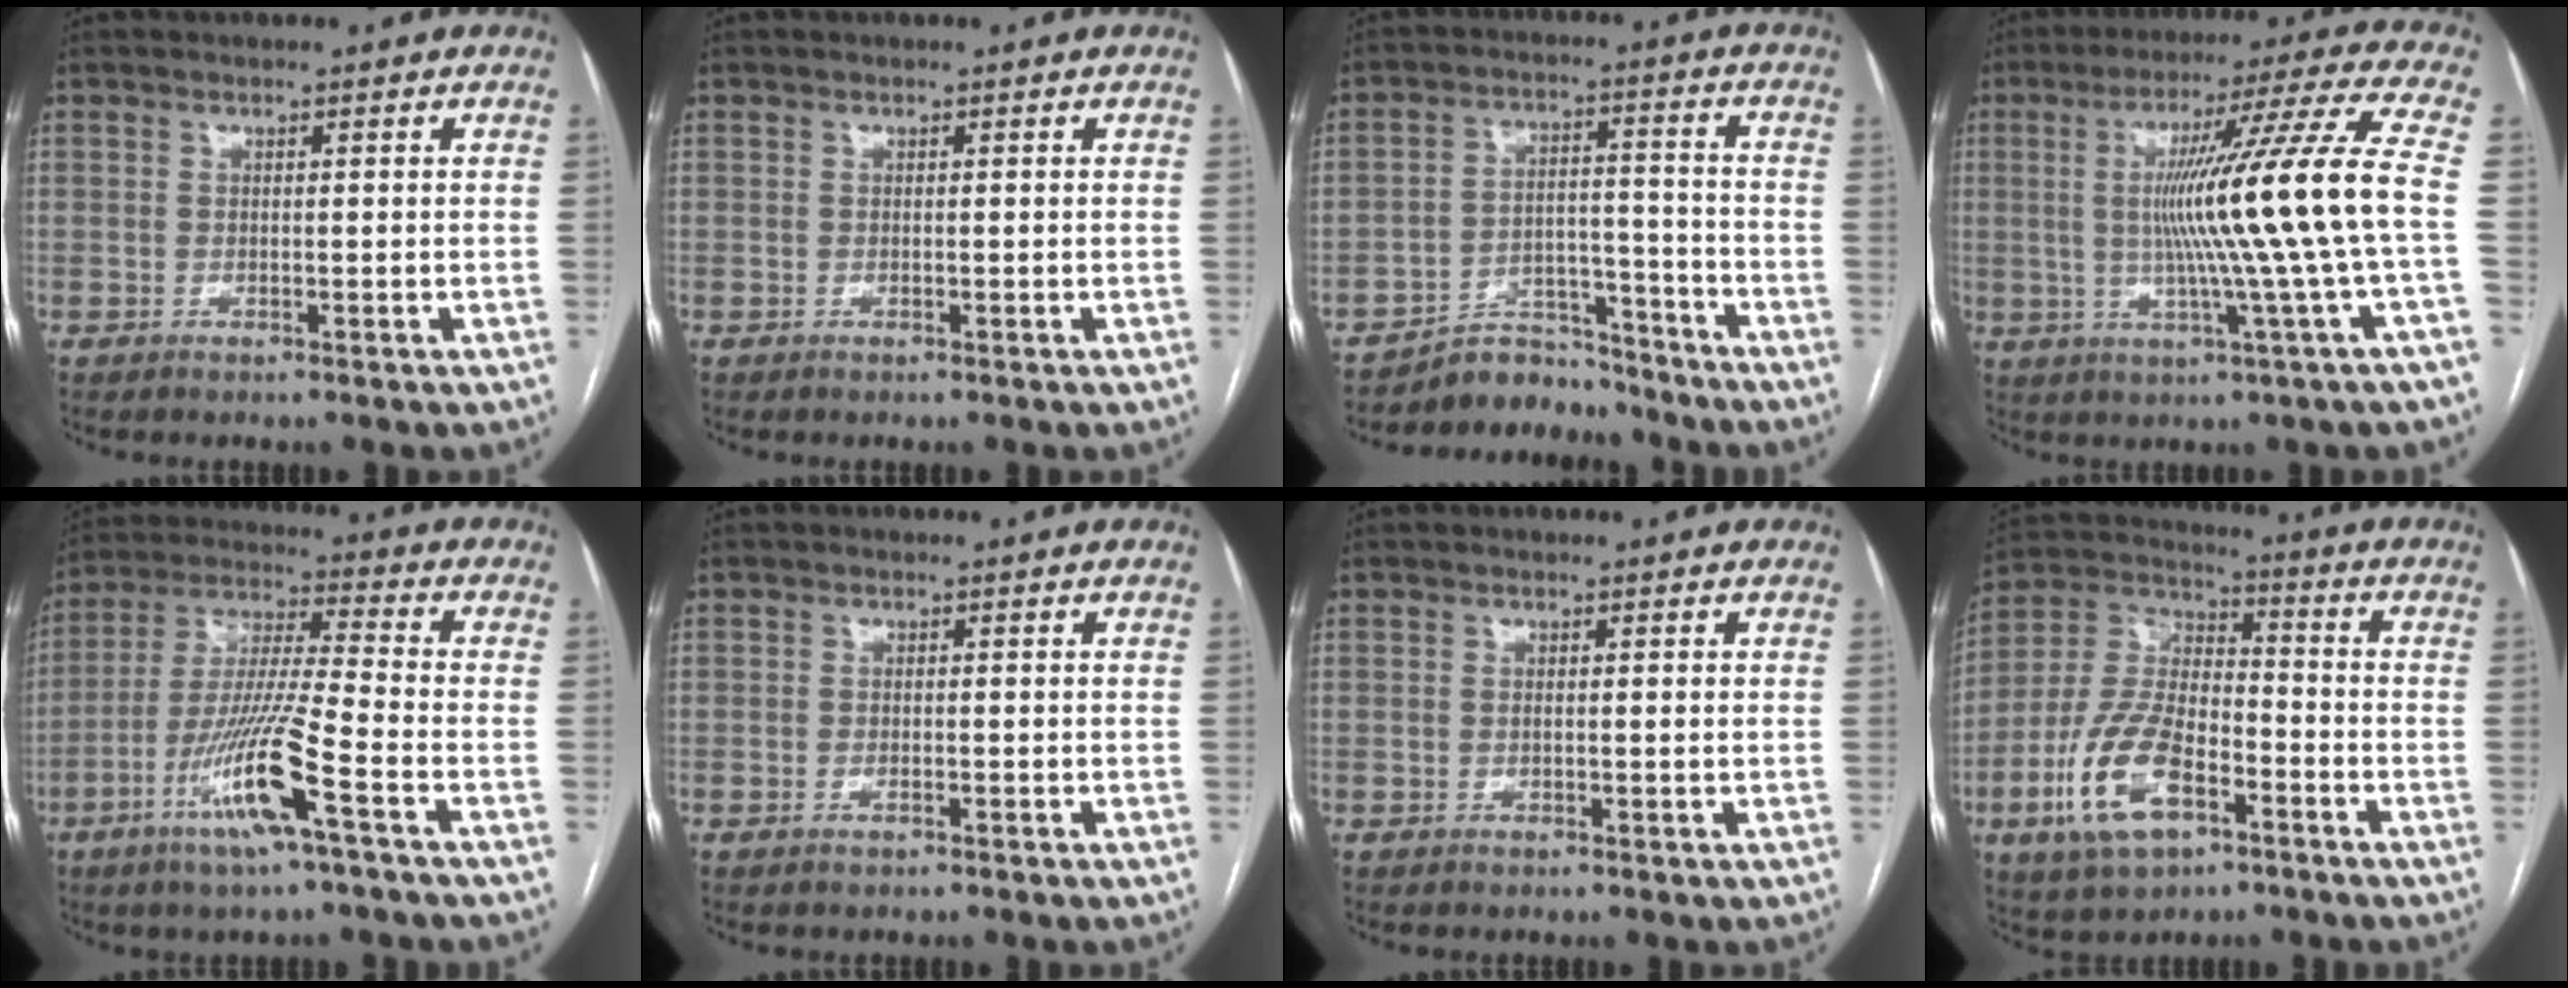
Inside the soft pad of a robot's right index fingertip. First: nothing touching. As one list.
[{"total": 0.0}, {"total": 7.4, "force": [-7.1, 2.3, -0.2], "torque": [0.012, 0.035, -0.116]}, {"total": 16.8, "force": [-0.3, -2.7, 16.5], "torque": [-0.260, 0.001, -0.013]}, {"total": 13.4, "force": [-6.2, -0.3, 11.8], "torque": [-0.240, -0.015, -0.120]}, {"total": 0.7, "force": [-0.4, 0.3, 0.5], "torque": [-0.010, 0.000, -0.005]}, {"total": 0.7, "force": [0.0, 0.1, 0.7], "torque": [-0.016, -0.002, 0.003]}, {"total": 15.2, "force": [-6.7, 7.1, 11.6], "torque": [-0.255, 0.009, -0.120]}]